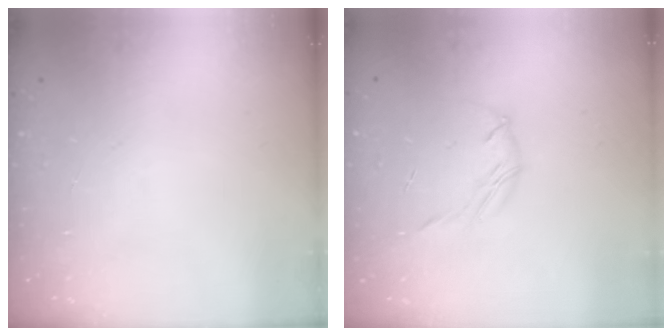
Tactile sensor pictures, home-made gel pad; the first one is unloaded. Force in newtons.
{"total": 4.4, "press": 4.3, "slide": 0.8}